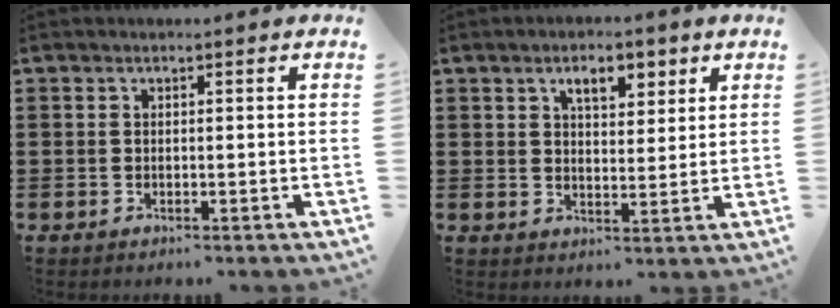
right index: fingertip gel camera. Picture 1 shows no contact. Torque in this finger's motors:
{"motor_torque": [0.60, 0.44, 0.19, 0.07]}